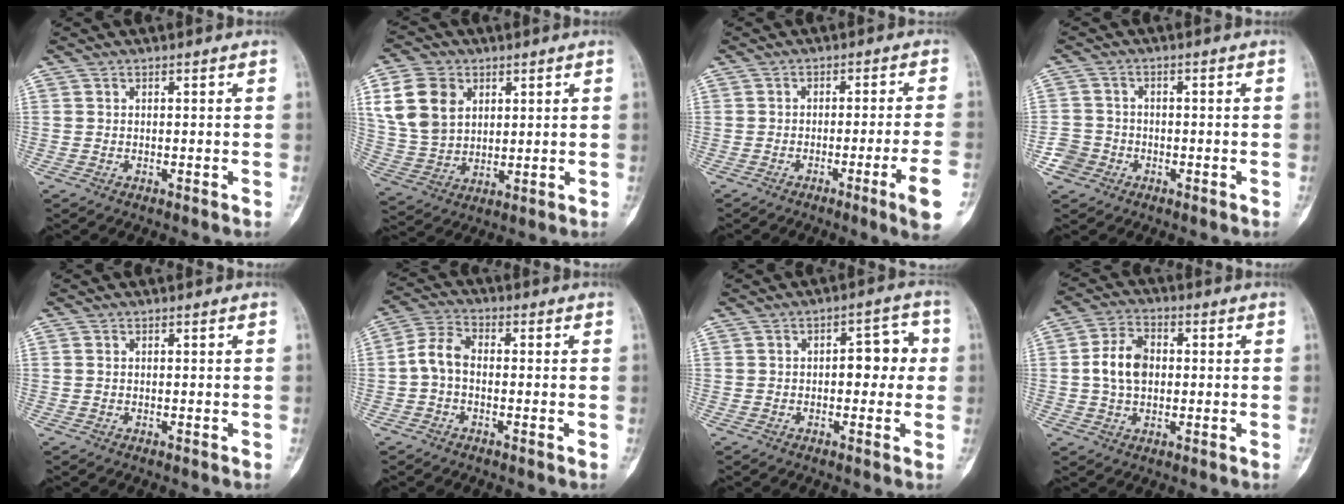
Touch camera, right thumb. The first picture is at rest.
{"total": 12.6, "force": [4.4, 9.5, 7.1], "torque": [-0.117, -0.008, 0.091]}
{"total": 8.4, "force": [-3.6, -0.7, 7.5], "torque": [-0.111, 0.006, -0.052]}
{"total": 4.0, "force": [-1.9, 3.5, 0.4], "torque": [0.010, 0.017, -0.039]}
{"total": 0.0}
{"total": 5.8, "force": [-0.8, 3.7, 4.4], "torque": [-0.083, 0.019, -0.028]}
{"total": 6.8, "force": [0.2, 3.9, 5.6], "torque": [-0.041, 0.023, -0.001]}
{"total": 8.2, "force": [0.4, 5.8, 5.9], "torque": [-0.097, 0.014, 0.003]}